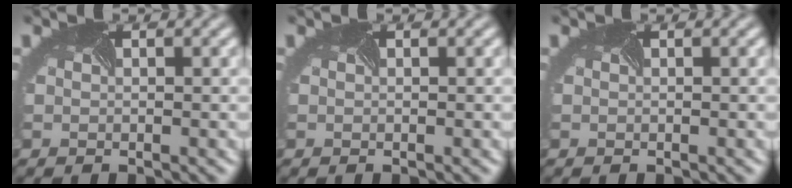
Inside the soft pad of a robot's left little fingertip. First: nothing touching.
{"total": 0.0}
{"total": 0.0}